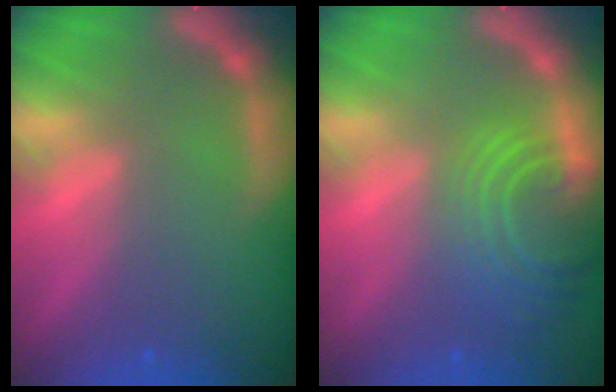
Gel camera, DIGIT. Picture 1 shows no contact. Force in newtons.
{"total": 8.1}